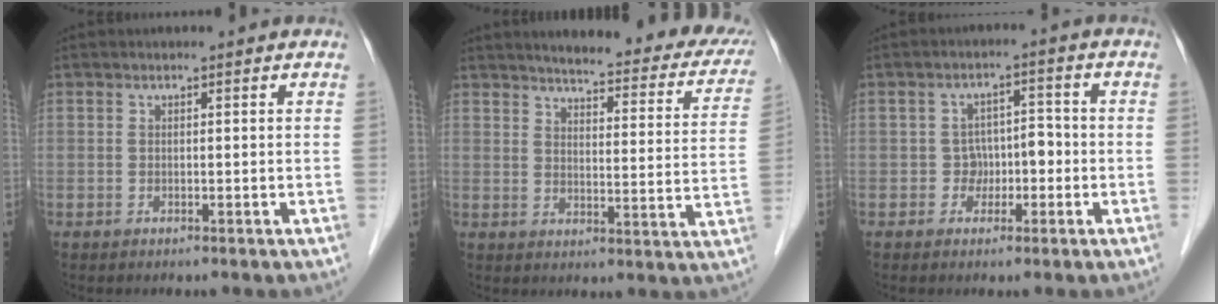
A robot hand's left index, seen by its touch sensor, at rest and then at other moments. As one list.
[{"total": 22.3, "force": [19.2, 4.8, 10.2], "torque": [-0.111, -0.030, 0.213]}, {"total": 3.6, "force": [-1.2, 2.9, 1.8], "torque": [-0.018, 0.016, -0.020]}]